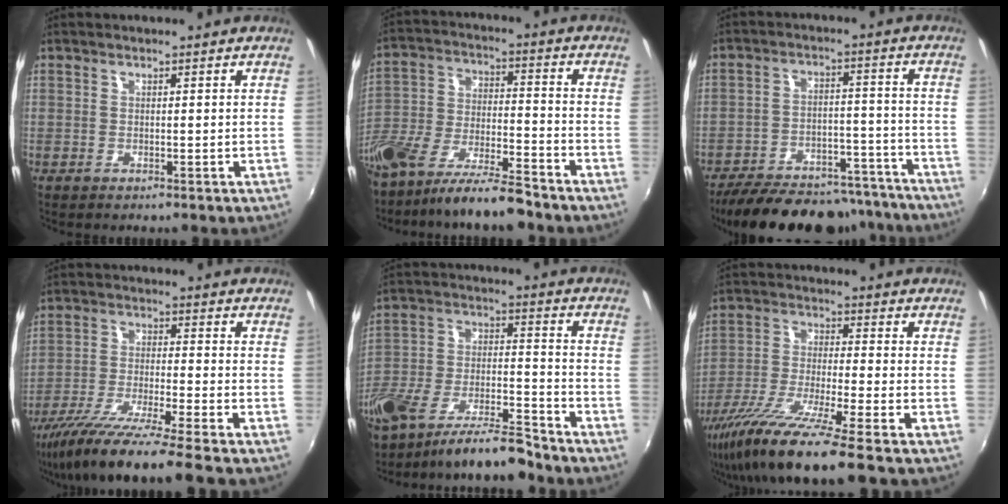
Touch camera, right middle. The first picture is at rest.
{"total": 14.2, "force": [-10.6, 3.9, 8.5], "torque": [-0.182, -0.013, -0.192]}
{"total": 26.2, "force": [-22.7, 8.7, 9.9], "torque": [-0.189, 0.017, -0.292]}
{"total": 14.6, "force": [-12.1, -1.6, 7.9], "torque": [-0.160, -0.038, -0.213]}
{"total": 11.8, "force": [-9.4, 2.8, 6.6], "torque": [-0.132, 0.002, -0.168]}
{"total": 14.6, "force": [-11.3, -1.2, 9.2], "torque": [-0.183, -0.041, -0.204]}